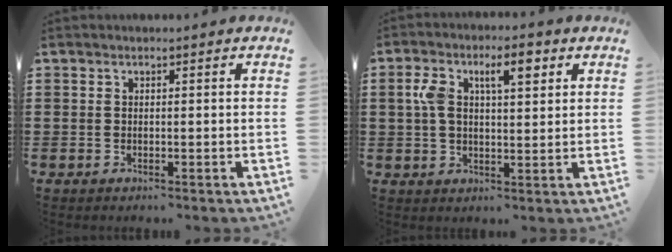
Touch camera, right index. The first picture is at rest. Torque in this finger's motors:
{"motor_torque": [0.56, -0.15, 0.27, 0.09]}